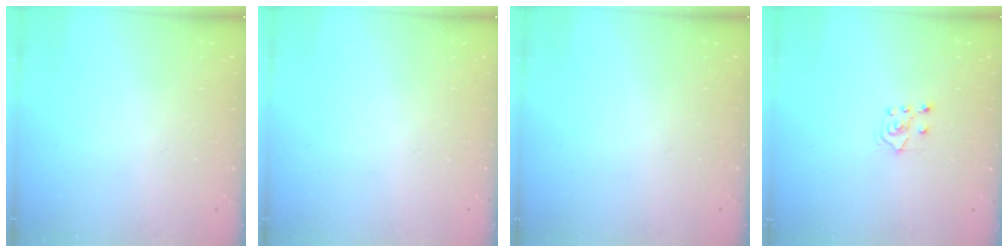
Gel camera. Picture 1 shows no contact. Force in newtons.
{"total": 0.0}
{"total": 0.0}
{"total": 5.5, "press": 5.5, "slide": 0.4}